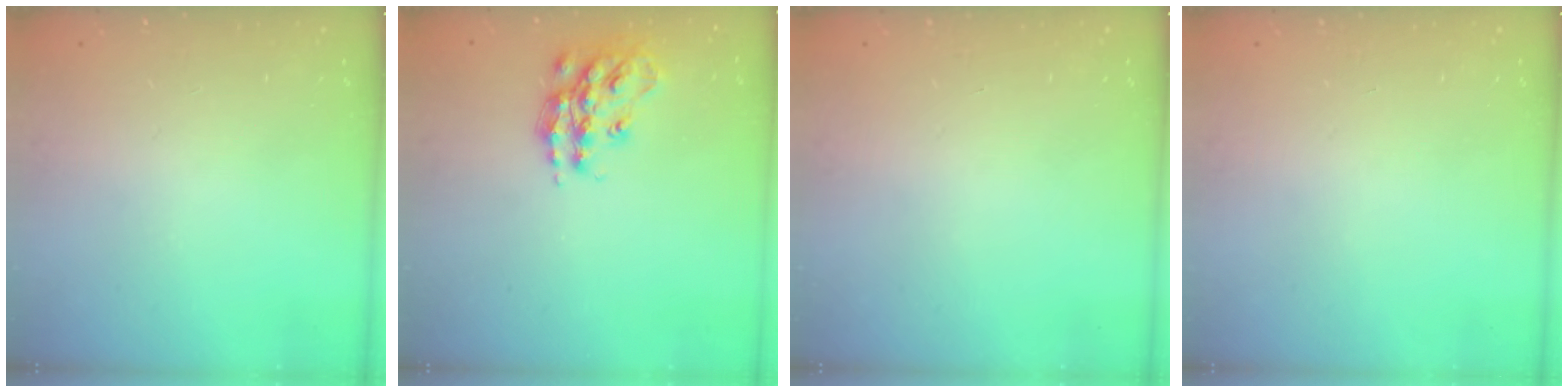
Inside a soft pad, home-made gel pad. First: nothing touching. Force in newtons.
{"total": 14.9, "press": 14.8, "slide": 0.8}
{"total": 0.0}
{"total": 0.0}